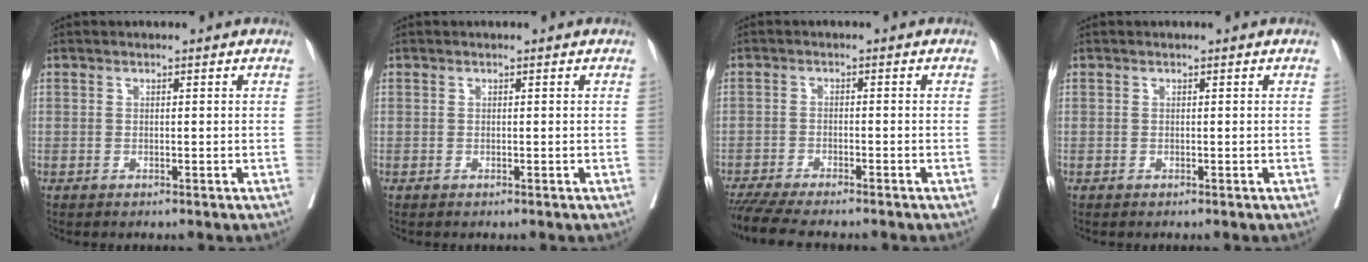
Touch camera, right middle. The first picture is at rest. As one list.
[{"total": 0.0}, {"total": 9.6, "force": [-8.3, 1.0, 4.6], "torque": [-0.061, -0.014, -0.131]}, {"total": 0.0}]